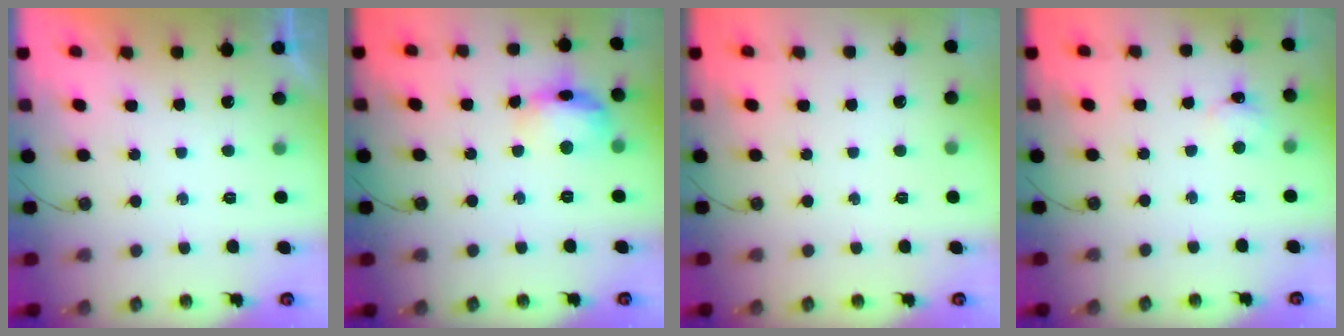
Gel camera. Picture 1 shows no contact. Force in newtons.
{"total": 13.7, "press": 13.6, "slide": 1.2}
{"total": 0.0}
{"total": 2.2, "press": 2.2, "slide": 0.3}